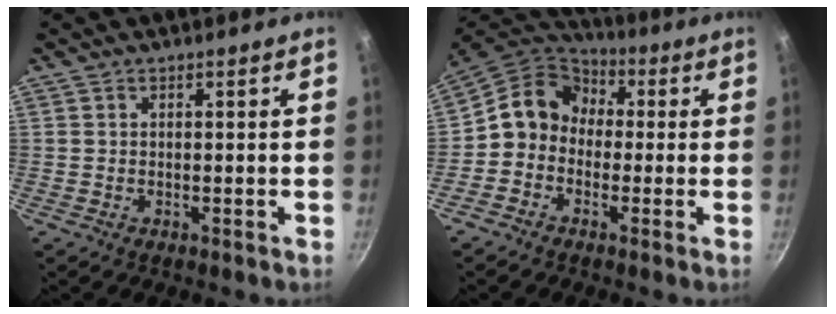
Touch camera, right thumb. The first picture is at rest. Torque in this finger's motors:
{"motor_torque": [0.67, 0.43, -0.08, 0.23, 0.02]}